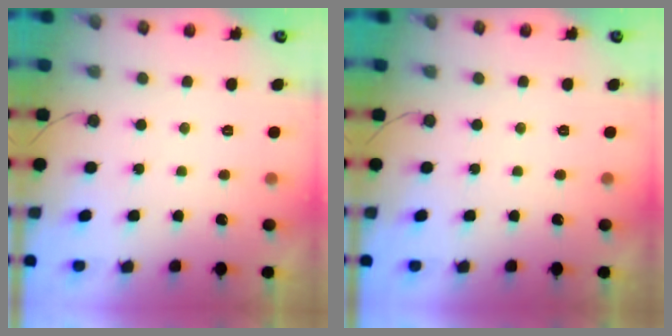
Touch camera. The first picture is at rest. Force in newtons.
{"total": 0.0}